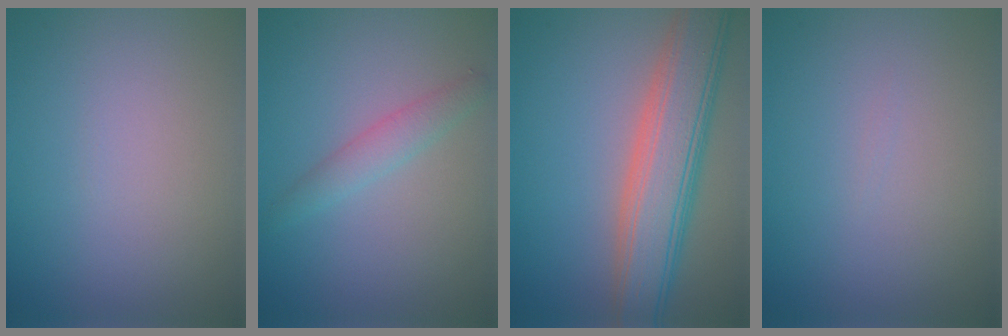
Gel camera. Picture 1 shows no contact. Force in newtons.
{"total": 2.0, "press": 2.0, "slide": 0.1}
{"total": 7.8, "press": 7.8, "slide": 0.6}
{"total": 0.0}